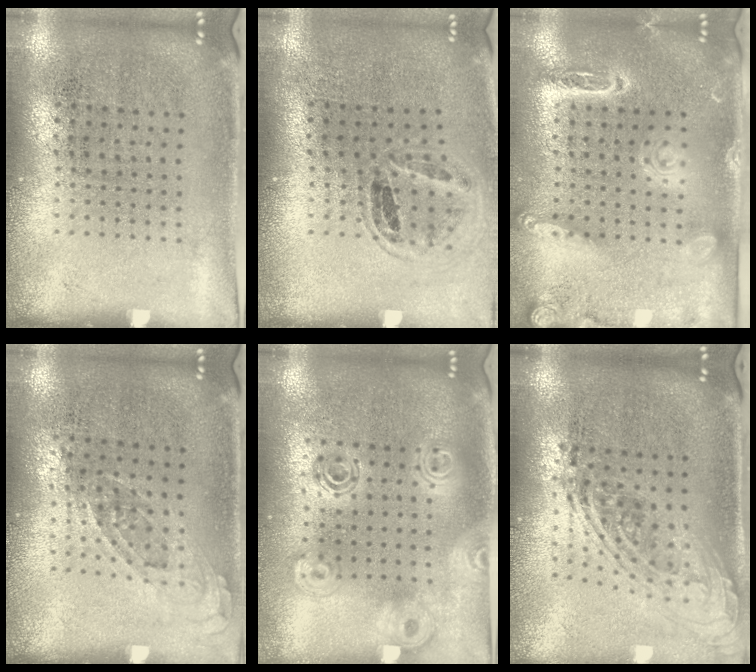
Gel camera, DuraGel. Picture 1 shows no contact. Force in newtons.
{"total": 0.9, "press": 0.9, "slide": 0.0}
{"total": 2.1, "press": 1.9, "slide": 0.9}
{"total": 0.7, "press": 0.7, "slide": 0.3}
{"total": 1.8, "press": 1.6, "slide": 0.9}
{"total": 2.2, "press": 1.6, "slide": 1.5}